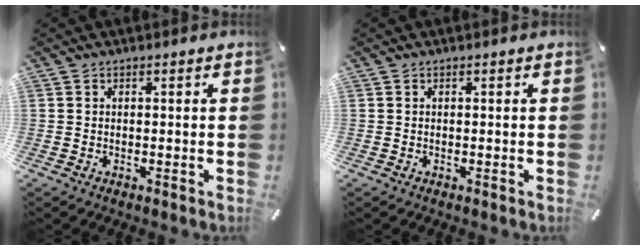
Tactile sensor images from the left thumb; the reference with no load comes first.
{"total": 0.0}